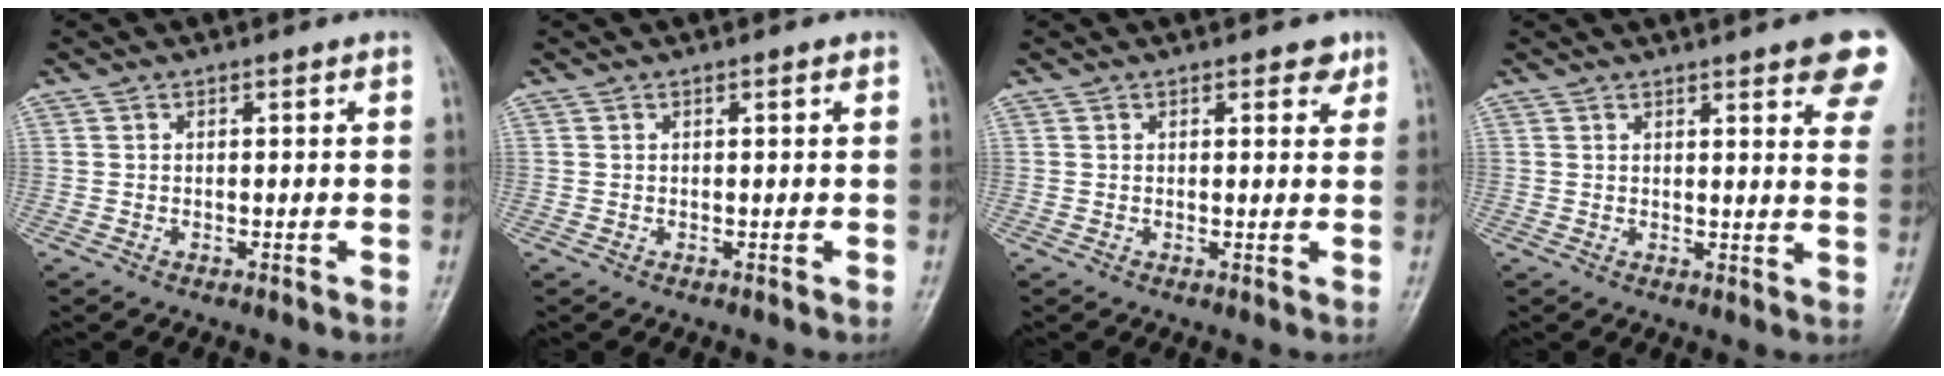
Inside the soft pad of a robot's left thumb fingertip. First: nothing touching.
{"total": 0.6, "force": [0.3, 0.1, 0.5], "torque": [-0.008, 0.000, 0.003]}
{"total": 2.4, "force": [1.5, 1.2, 1.4], "torque": [-0.002, -0.006, 0.016]}
{"total": 12.2, "force": [7.5, 2.5, 9.2], "torque": [-0.089, -0.027, 0.076]}